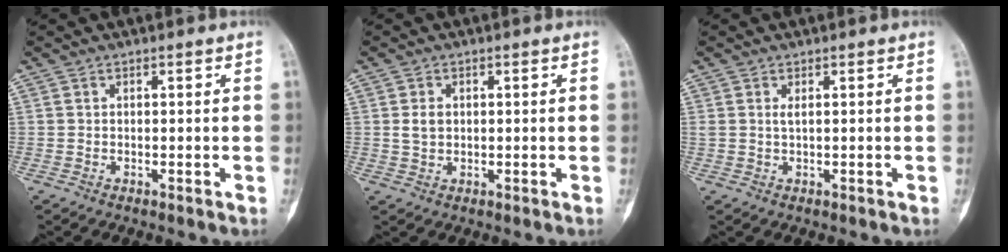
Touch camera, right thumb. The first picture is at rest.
{"total": 2.6, "force": [0.4, 1.9, 1.7], "torque": [-0.027, 0.002, 0.012]}
{"total": 0.8, "force": [0.2, 0.1, 0.8], "torque": [-0.026, 0.004, 0.008]}